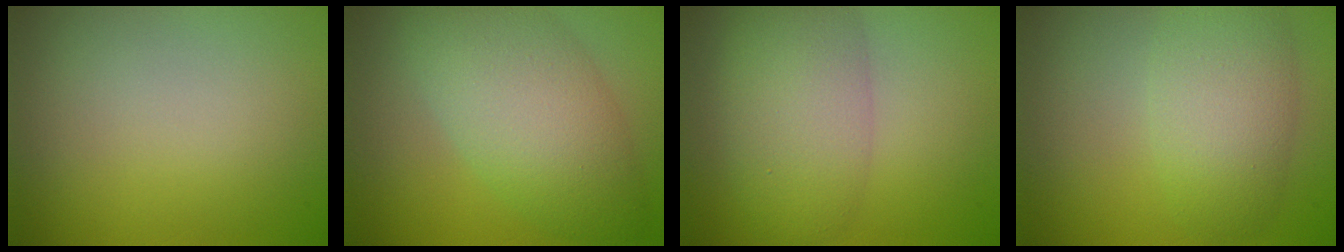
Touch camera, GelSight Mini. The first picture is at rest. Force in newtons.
{"total": 7.8, "press": 7.8, "slide": 0.6}
{"total": 6.1, "press": 6.1, "slide": 0.2}
{"total": 5.3, "press": 5.3, "slide": 0.3}